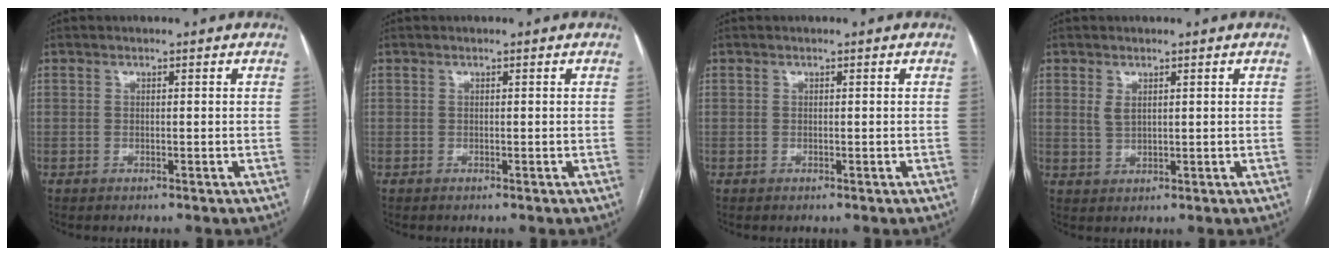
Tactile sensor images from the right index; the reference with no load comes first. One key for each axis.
{"total": 0.0}
{"total": 0.0}
{"total": 1.9, "fx": 0.8, "fy": 1.0, "fz": 1.4, "tx": -0.028, "ty": 0.000, "tz": 0.023}